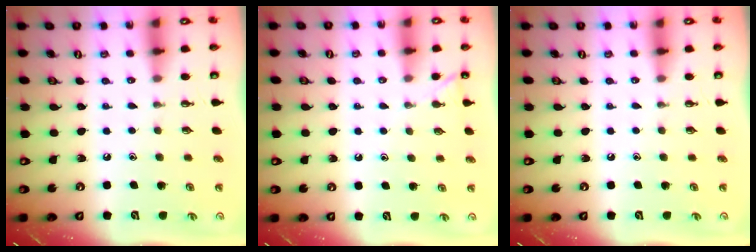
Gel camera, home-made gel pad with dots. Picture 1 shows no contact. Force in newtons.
{"total": 2.2, "press": 2.2, "slide": 0.3}
{"total": 0.0}